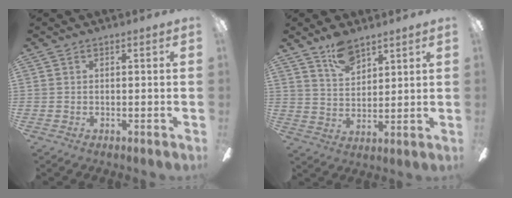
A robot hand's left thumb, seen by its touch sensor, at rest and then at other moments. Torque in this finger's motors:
{"motor_torque": [0.35, 0.29, -0.36, 0.16, 0.02]}